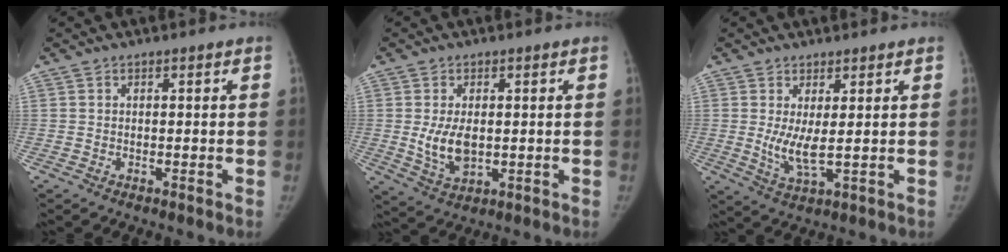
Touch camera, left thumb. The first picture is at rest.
{"total": 6.9, "force": [0.0, 4.0, 5.7], "torque": [-0.101, -0.013, 0.011]}
{"total": 5.1, "force": [0.6, 1.3, 4.9], "torque": [-0.101, -0.023, 0.017]}